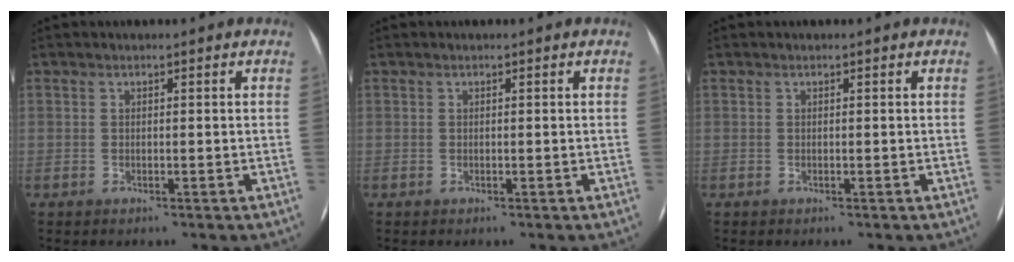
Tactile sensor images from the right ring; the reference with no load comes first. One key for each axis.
{"total": 0.0}
{"total": 0.0}